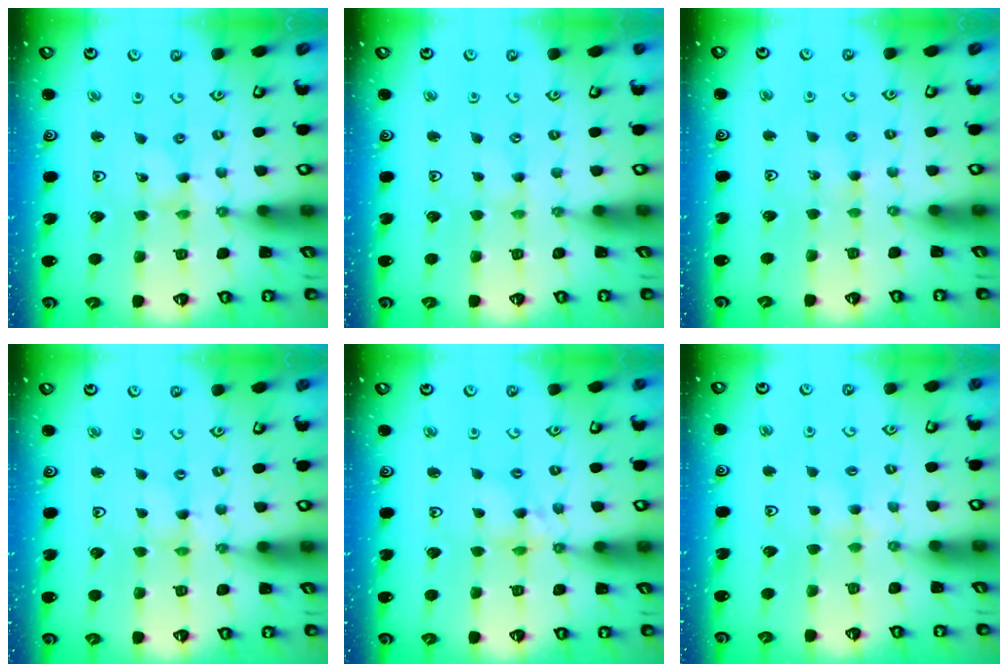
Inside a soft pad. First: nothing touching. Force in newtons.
{"total": 0.0}
{"total": 2.6, "press": 2.6, "slide": 0.3}
{"total": 0.0}
{"total": 5.6, "press": 5.6, "slide": 0.5}
{"total": 2.9, "press": 2.8, "slide": 0.3}